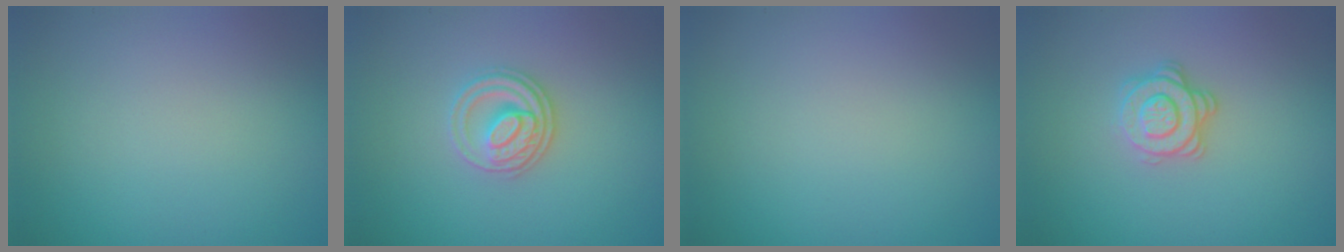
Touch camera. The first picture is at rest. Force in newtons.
{"total": 3.0, "press": 2.8, "slide": 0.9}
{"total": 0.0}
{"total": 2.8, "press": 2.6, "slide": 1.1}